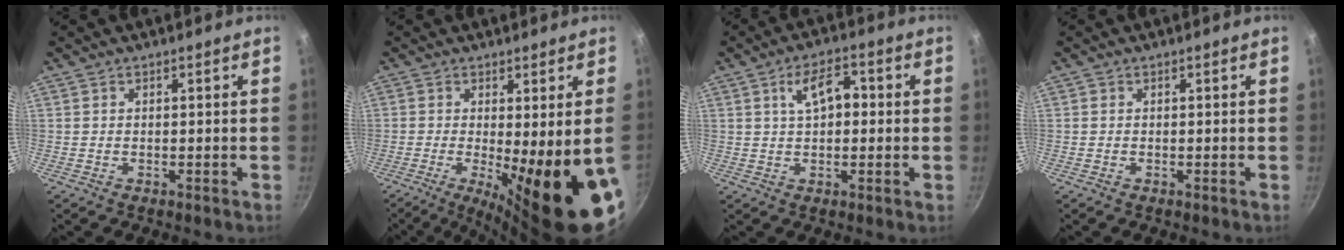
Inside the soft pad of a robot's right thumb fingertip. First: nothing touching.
{"total": 16.0, "force": [-4.1, 2.5, 15.3], "torque": [-0.203, -0.028, -0.045]}
{"total": 6.8, "force": [1.3, 3.7, 5.6], "torque": [-0.079, 0.018, 0.017]}
{"total": 0.0}